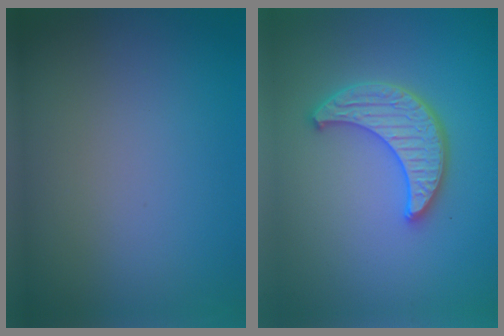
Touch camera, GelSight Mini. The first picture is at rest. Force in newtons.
{"total": 4.1, "press": 3.7, "slide": 1.8}